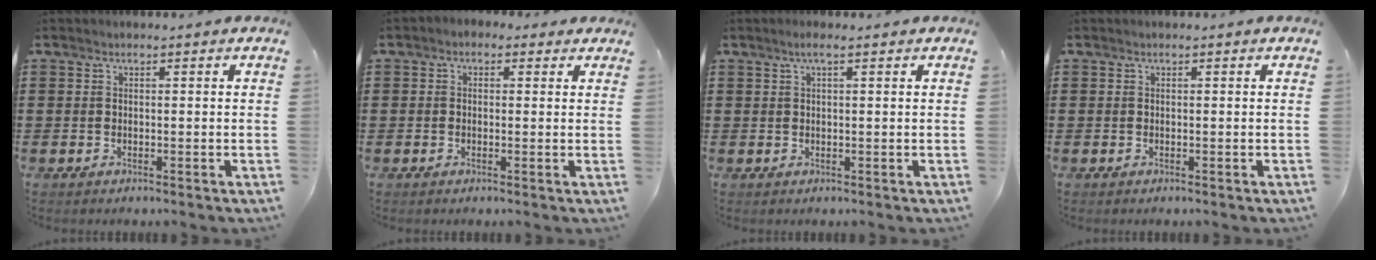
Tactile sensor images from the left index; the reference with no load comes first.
{"total": 1.2, "force": [0.0, 1.1, 0.5], "torque": [-0.014, 0.007, -0.003]}
{"total": 1.6, "force": [0.8, 0.2, 1.4], "torque": [-0.028, 0.002, 0.014]}
{"total": 0.0}